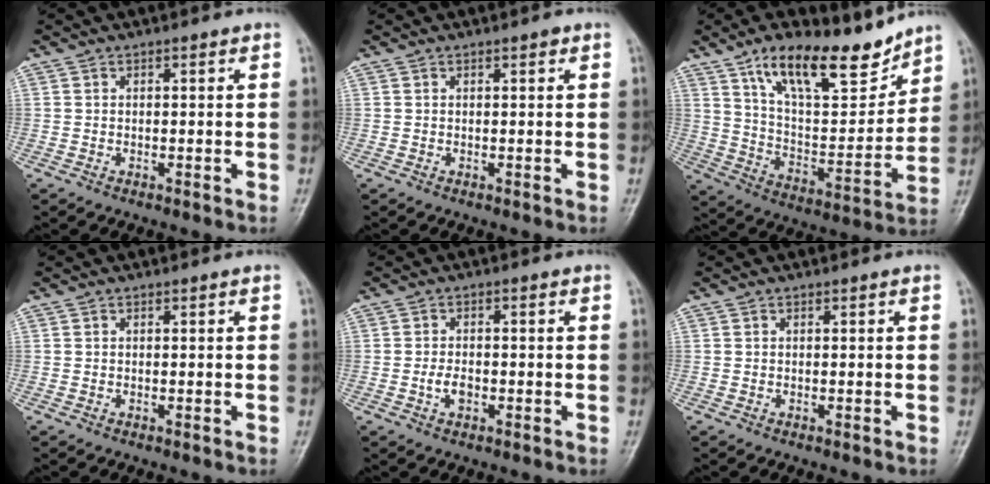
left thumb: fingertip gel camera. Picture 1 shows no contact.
{"total": 0.8, "force": [0.4, 0.3, 0.6], "torque": [-0.007, 0.000, 0.004]}
{"total": 18.3, "force": [12.9, 6.7, 11.1], "torque": [-0.136, -0.076, 0.226]}
{"total": 0.0}
{"total": 2.8, "force": [-0.9, 1.7, 2.0], "torque": [-0.033, 0.006, -0.018]}
{"total": 0.0}